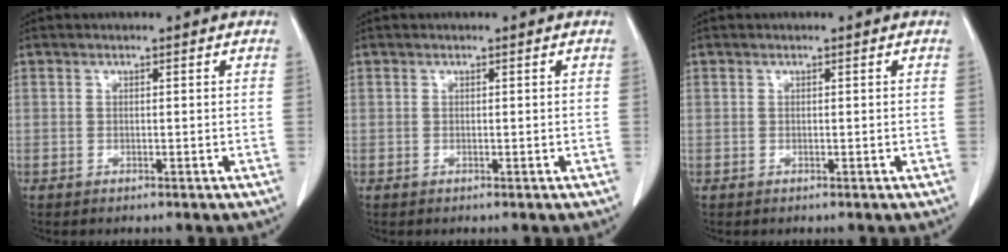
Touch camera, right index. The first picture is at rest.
{"total": 0.0}
{"total": 0.0}